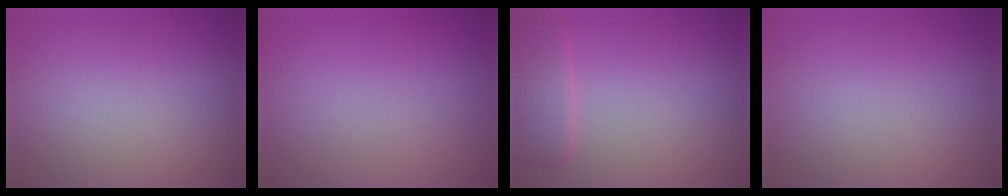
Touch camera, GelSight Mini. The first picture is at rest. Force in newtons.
{"total": 0.0}
{"total": 2.4, "press": 1.7, "slide": 1.7}
{"total": 0.0}